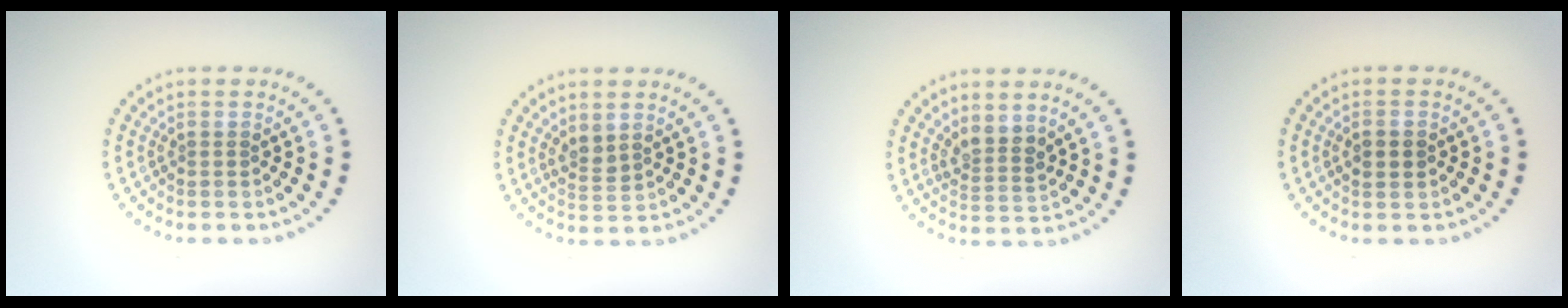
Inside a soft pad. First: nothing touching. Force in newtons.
{"total": 1.5, "press": 1.2, "slide": 0.8}
{"total": 2.4, "press": 1.9, "slide": 1.5}
{"total": 2.1, "press": 2.1, "slide": 0.2}